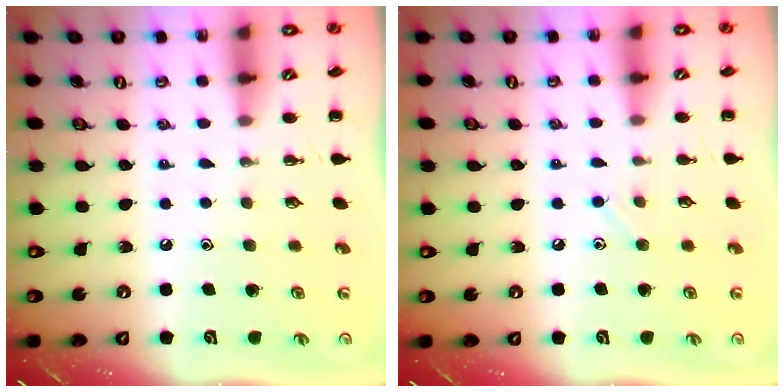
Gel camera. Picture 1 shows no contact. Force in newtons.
{"total": 6.1, "press": 5.8, "slide": 1.9}